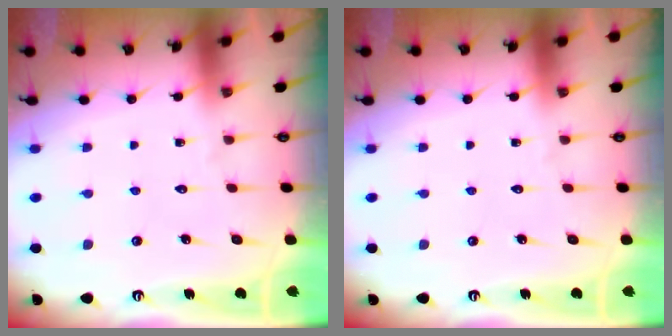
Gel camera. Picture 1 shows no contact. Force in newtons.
{"total": 0.0}